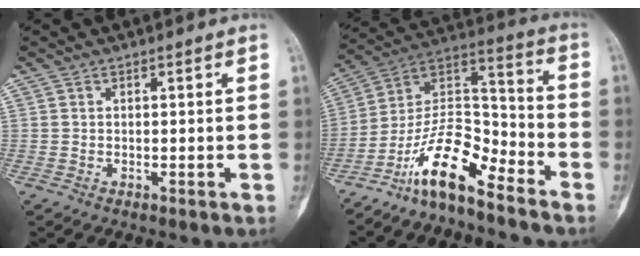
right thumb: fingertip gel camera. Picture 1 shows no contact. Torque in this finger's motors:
{"motor_torque": [0.32, 0.23, 1.33, -1.42, 0.31]}